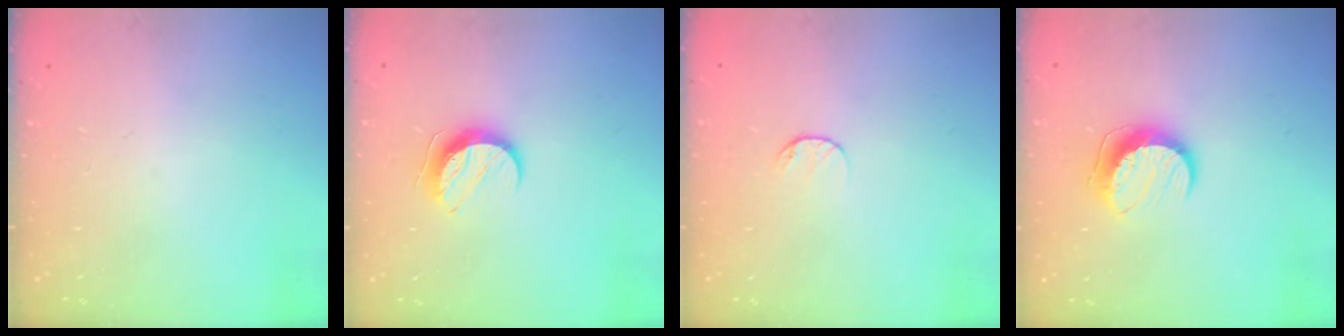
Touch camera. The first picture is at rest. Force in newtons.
{"total": 8.6, "press": 8.6, "slide": 0.7}
{"total": 6.1, "press": 6.1, "slide": 0.5}
{"total": 10.3, "press": 10.3, "slide": 0.3}